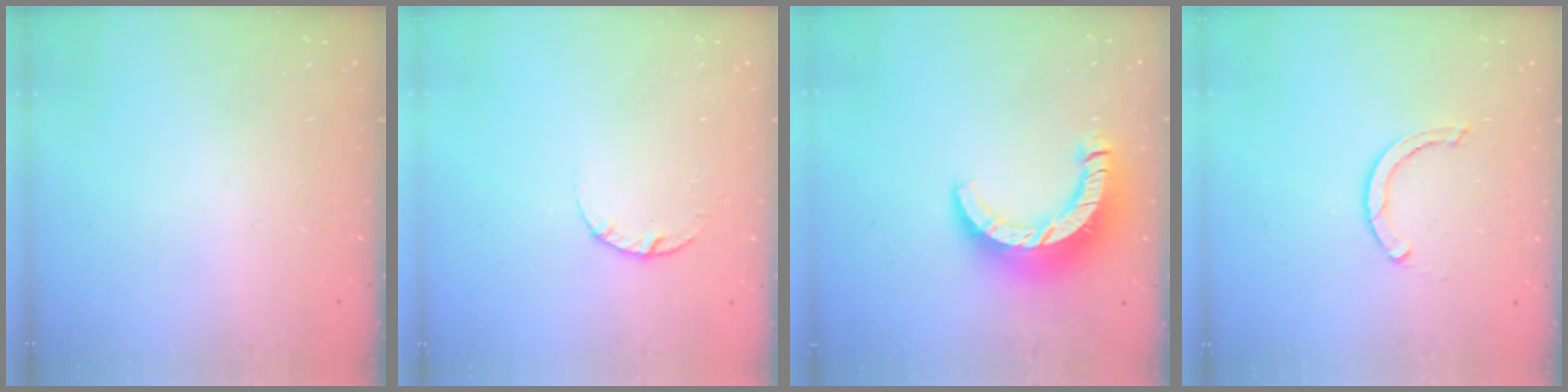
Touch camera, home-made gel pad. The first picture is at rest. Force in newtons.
{"total": 3.6, "press": 3.5, "slide": 0.5}
{"total": 12.2, "press": 12.1, "slide": 1.3}
{"total": 2.4, "press": 2.4, "slide": 0.0}